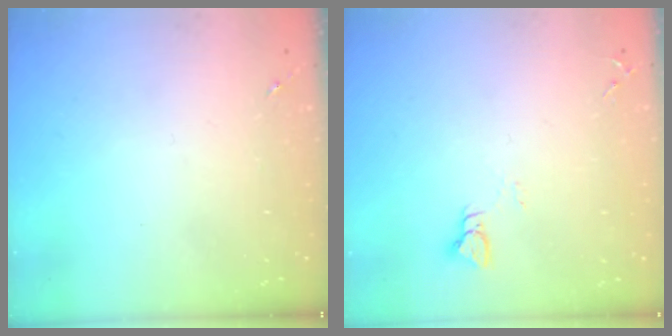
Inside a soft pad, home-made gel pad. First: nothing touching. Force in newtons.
{"total": 2.9, "press": 2.9, "slide": 0.3}